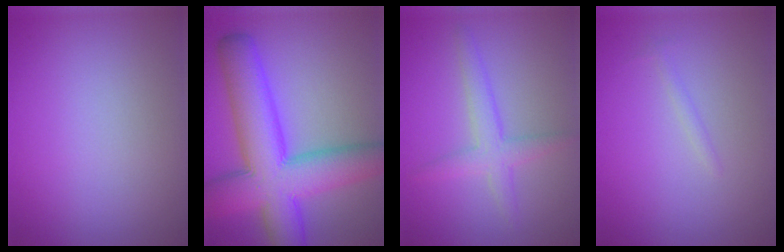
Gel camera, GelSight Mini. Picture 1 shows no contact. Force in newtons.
{"total": 11.5, "press": 11.5, "slide": 0.3}
{"total": 2.8, "press": 2.7, "slide": 0.2}
{"total": 0.6, "press": 0.6, "slide": 0.0}